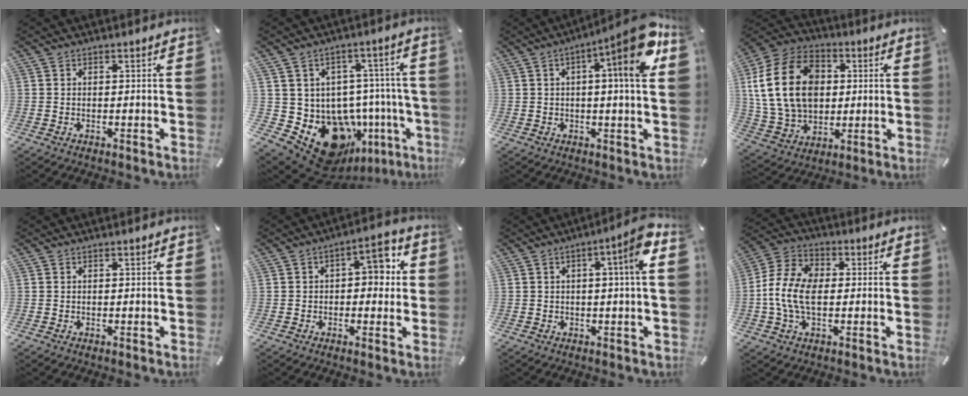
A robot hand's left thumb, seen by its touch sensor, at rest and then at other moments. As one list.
[{"total": 17.5, "force": [-8.9, 11.4, 9.9], "torque": [-0.150, 0.021, -0.125]}, {"total": 15.3, "force": [4.8, 2.8, 14.3], "torque": [-0.191, -0.025, 0.061]}, {"total": 20.5, "force": [2.0, 15.7, 13.1], "torque": [-0.285, 0.010, 0.034]}, {"total": 0.0}, {"total": 8.2, "force": [0.9, 4.7, 6.7], "torque": [-0.078, 0.001, 0.005]}, {"total": 7.3, "force": [1.5, 0.7, 7.1], "torque": [-0.103, -0.008, 0.015]}, {"total": 10.9, "force": [-1.3, 7.1, 8.1], "torque": [-0.178, 0.010, -0.023]}]